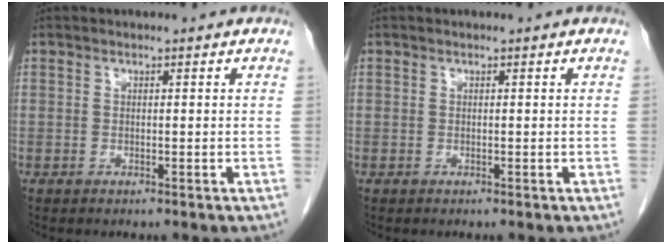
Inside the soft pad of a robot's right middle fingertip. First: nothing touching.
{"total": 0.0}